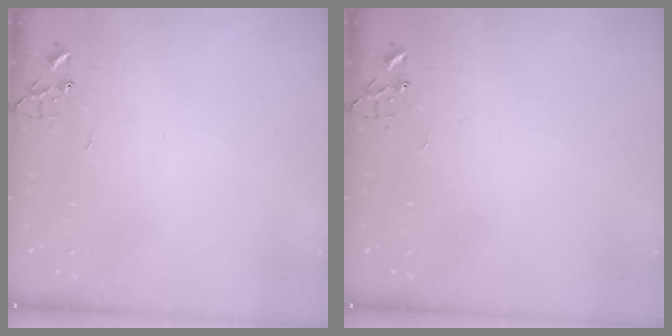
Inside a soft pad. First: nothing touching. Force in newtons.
{"total": 0.0}